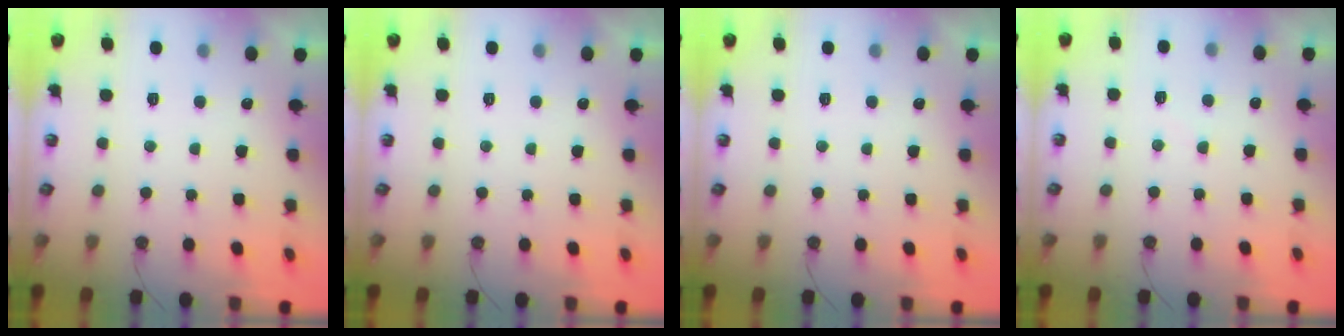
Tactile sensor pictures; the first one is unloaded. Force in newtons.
{"total": 0.0}
{"total": 0.0}
{"total": 4.0, "press": 4.0, "slide": 0.5}